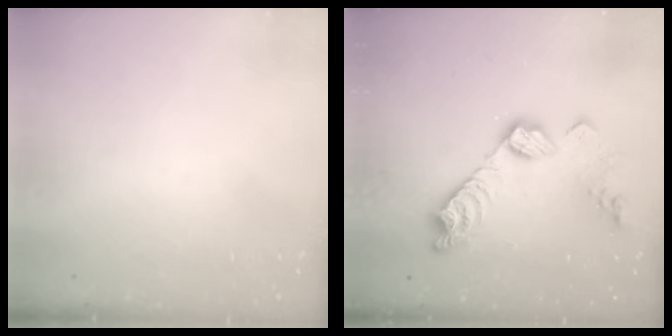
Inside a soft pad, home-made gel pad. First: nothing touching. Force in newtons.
{"total": 14.5, "press": 14.5, "slide": 0.8}